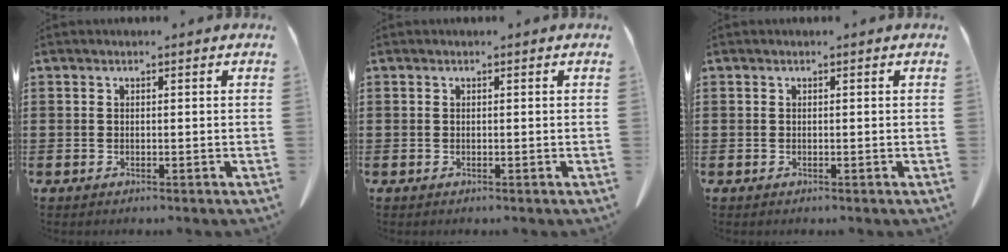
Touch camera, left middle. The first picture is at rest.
{"total": 0.0}
{"total": 0.0}